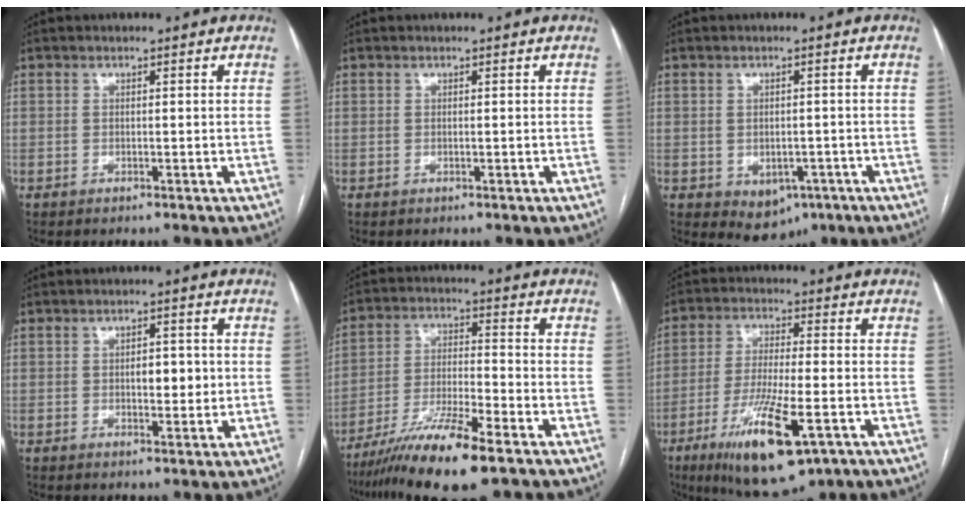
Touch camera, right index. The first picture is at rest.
{"total": 0.0}
{"total": 5.3, "force": [-2.2, 3.9, 2.8], "torque": [-0.032, 0.000, -0.017]}
{"total": 3.7, "force": [0.0, 1.8, 3.3], "torque": [-0.047, 0.002, 0.004]}
{"total": 13.1, "force": [-8.7, 1.0, 9.8], "torque": [-0.183, -0.030, -0.152]}
{"total": 14.7, "force": [-6.8, 2.9, 12.7], "torque": [-0.241, -0.030, -0.107]}